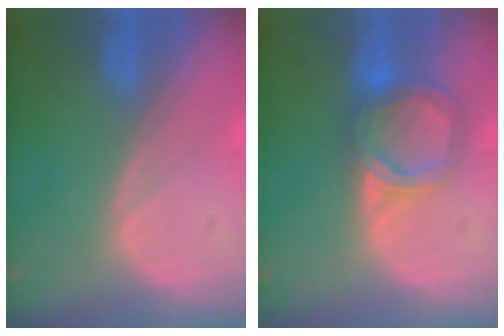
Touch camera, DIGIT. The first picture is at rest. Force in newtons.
{"total": 6.5, "press": 5.7, "slide": 3.0}